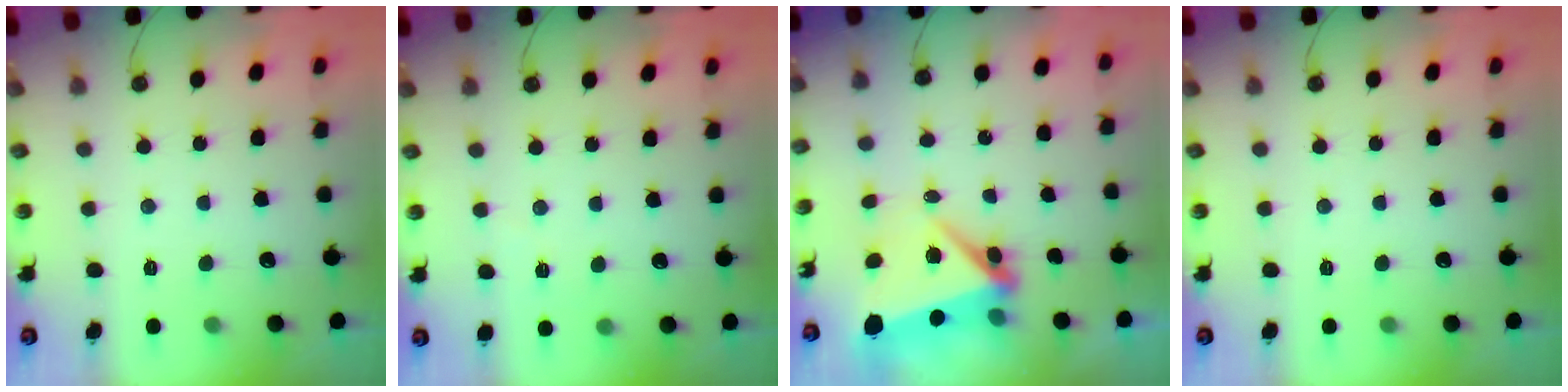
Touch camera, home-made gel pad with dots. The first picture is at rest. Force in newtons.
{"total": 3.6, "press": 2.3, "slide": 2.7}
{"total": 7.1, "press": 6.8, "slide": 2.0}
{"total": 0.0}